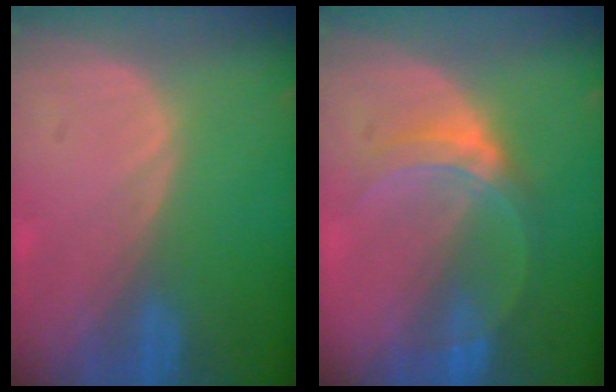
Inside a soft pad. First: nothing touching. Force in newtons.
{"total": 5.1, "press": 4.9, "slide": 1.5}